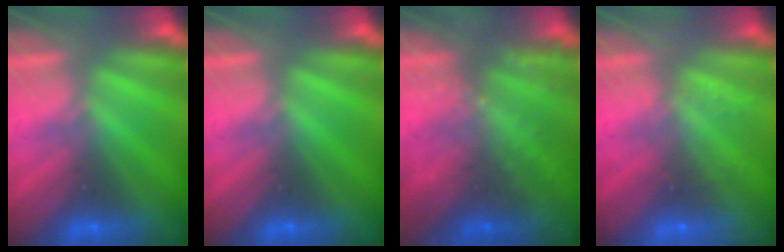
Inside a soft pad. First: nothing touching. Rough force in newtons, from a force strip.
{"total": 0.0}
{"total": 8.8}
{"total": 2.2}